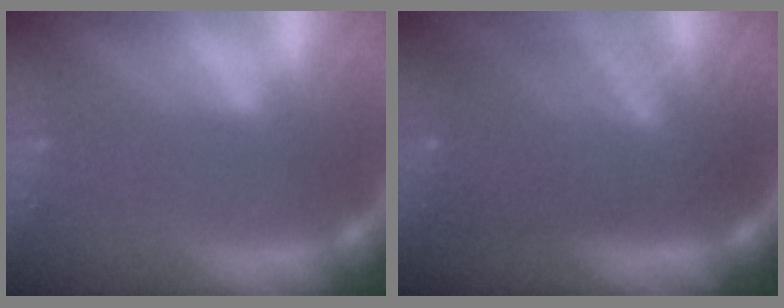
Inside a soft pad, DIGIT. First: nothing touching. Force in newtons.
{"total": 8.5}